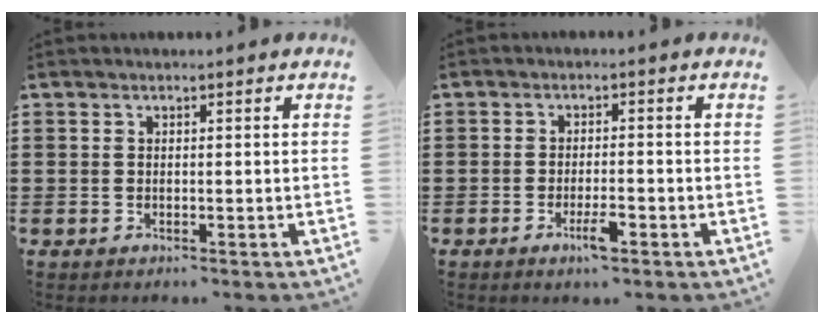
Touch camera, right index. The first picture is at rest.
{"total": 3.6, "force": [-1.8, 0.7, 3.0], "torque": [-0.061, -0.006, -0.036]}